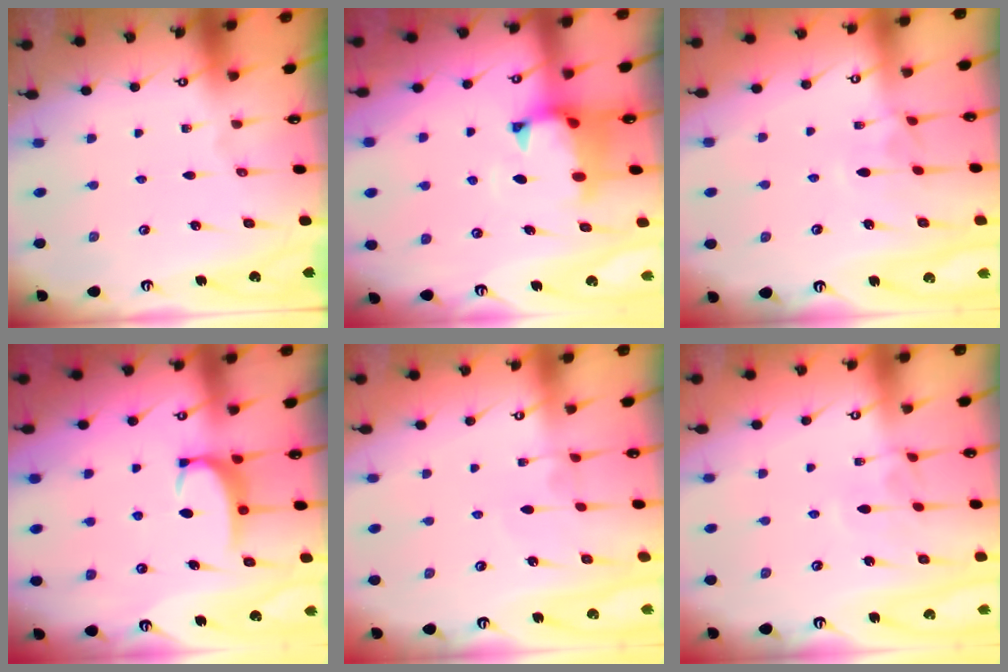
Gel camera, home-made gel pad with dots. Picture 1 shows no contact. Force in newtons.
{"total": 1.2, "press": 0.3, "slide": 1.2}
{"total": 1.9, "press": 1.8, "slide": 0.7}
{"total": 3.4, "press": 3.3, "slide": 0.4}
{"total": 4.2, "press": 4.2, "slide": 0.0}
{"total": 3.9, "press": 3.9, "slide": 0.2}